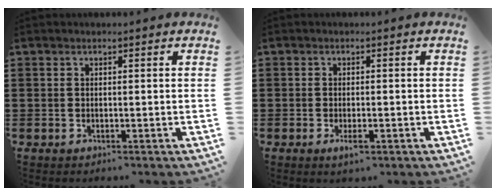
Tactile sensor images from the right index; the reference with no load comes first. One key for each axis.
{"total": 1.7, "fx": -0.8, "fy": 0.5, "fz": 1.5, "tx": -0.026, "ty": -0.003, "tz": -0.014}